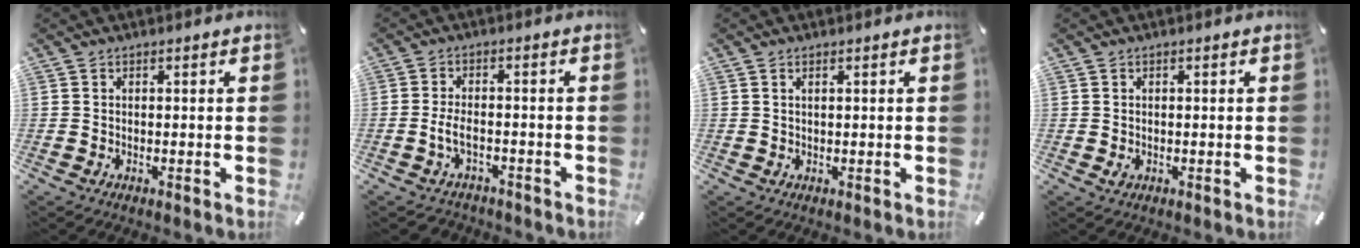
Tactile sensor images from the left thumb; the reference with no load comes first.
{"total": 4.8, "force": [-1.9, 2.7, 3.5], "torque": [-0.081, 0.008, -0.040]}
{"total": 0.9, "force": [0.4, 0.3, 0.7], "torque": [-0.014, 0.001, 0.006]}
{"total": 1.0, "force": [-0.1, 0.8, 0.6], "torque": [-0.003, -0.002, -0.004]}